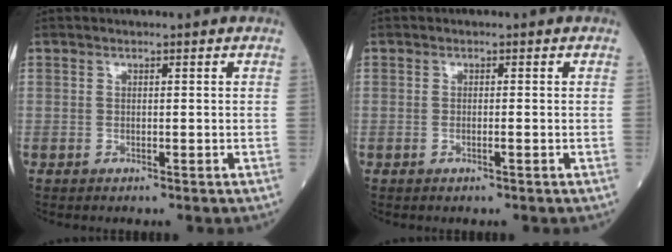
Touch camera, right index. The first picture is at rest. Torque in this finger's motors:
{"motor_torque": [-0.04, 0.12, -0.06, -0.01]}